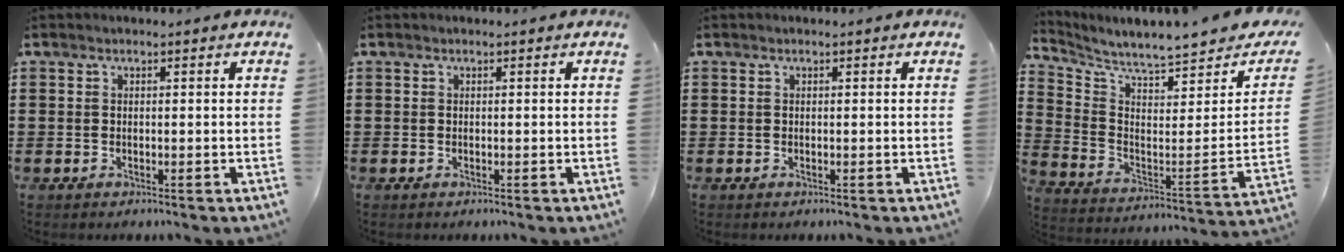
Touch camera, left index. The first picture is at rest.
{"total": 0.0}
{"total": 0.0}
{"total": 5.7, "force": [5.2, -0.5, 2.2], "torque": [-0.072, -0.061, 0.082]}